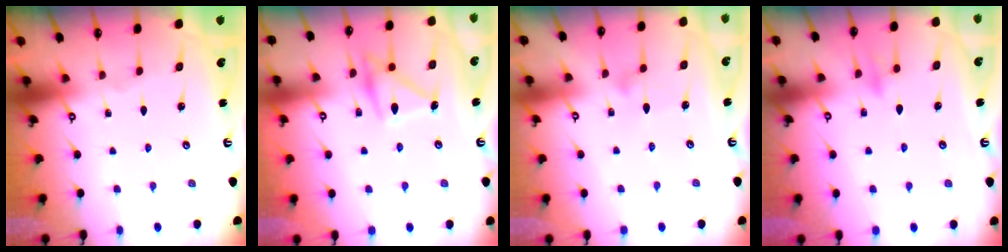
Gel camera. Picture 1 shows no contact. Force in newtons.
{"total": 15.7, "press": 15.7, "slide": 0.9}
{"total": 8.2, "press": 8.2, "slide": 0.3}
{"total": 7.5, "press": 7.4, "slide": 0.6}